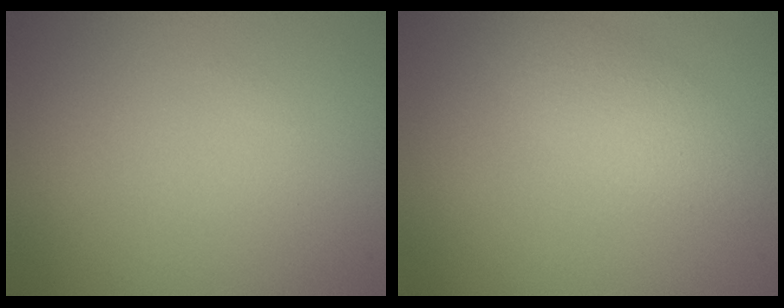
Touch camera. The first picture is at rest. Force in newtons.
{"total": 2.5, "press": 2.5, "slide": 0.1}